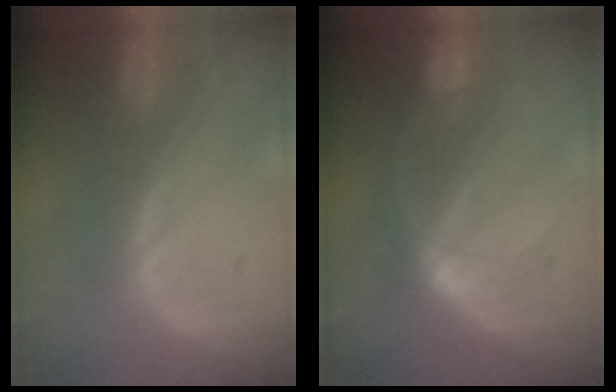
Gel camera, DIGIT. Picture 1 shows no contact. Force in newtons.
{"total": 4.9, "press": 4.9, "slide": 0.6}